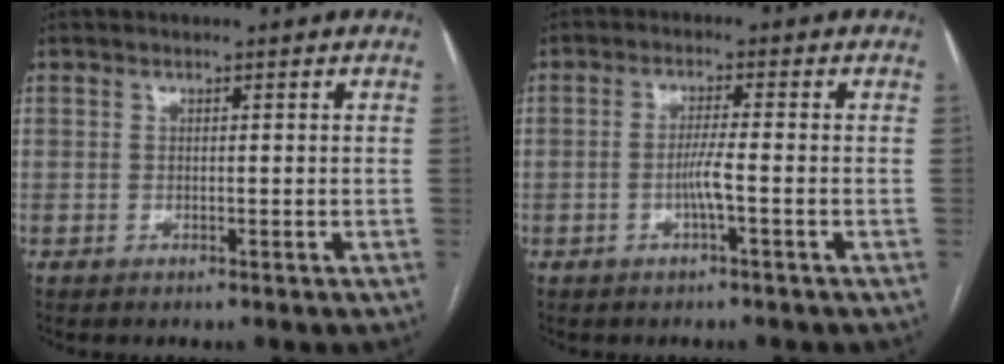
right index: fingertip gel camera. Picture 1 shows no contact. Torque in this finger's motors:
{"motor_torque": [0.12, 0.08, -0.02, 0.02]}